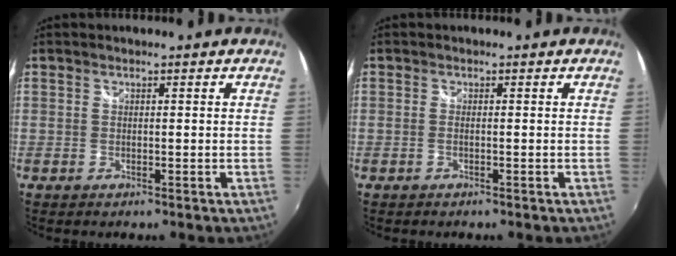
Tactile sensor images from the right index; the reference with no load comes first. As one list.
[{"total": 0.7, "force": [-0.3, 0.0, 0.7], "torque": [-0.012, -0.001, -0.007]}]